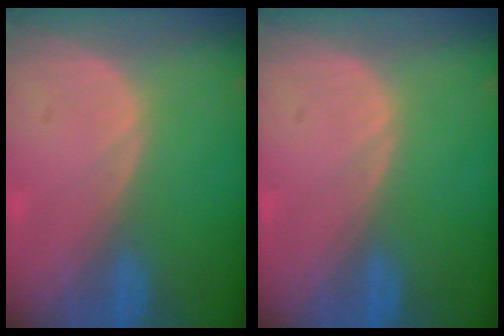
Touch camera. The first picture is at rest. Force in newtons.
{"total": 0.0}